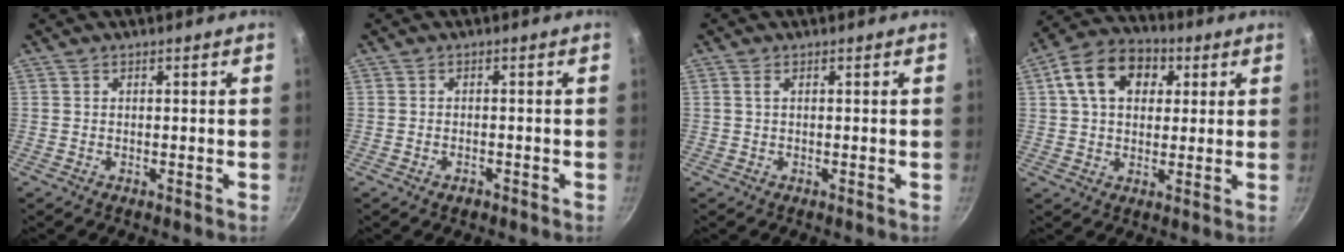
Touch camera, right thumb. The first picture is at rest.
{"total": 1.5, "force": [-1.0, 0.9, 0.8], "torque": [-0.016, 0.006, -0.015]}
{"total": 1.3, "force": [0.4, 0.4, 1.1], "torque": [-0.024, 0.002, 0.008]}
{"total": 12.8, "force": [3.8, 9.2, 8.1], "torque": [-0.115, 0.017, 0.046]}